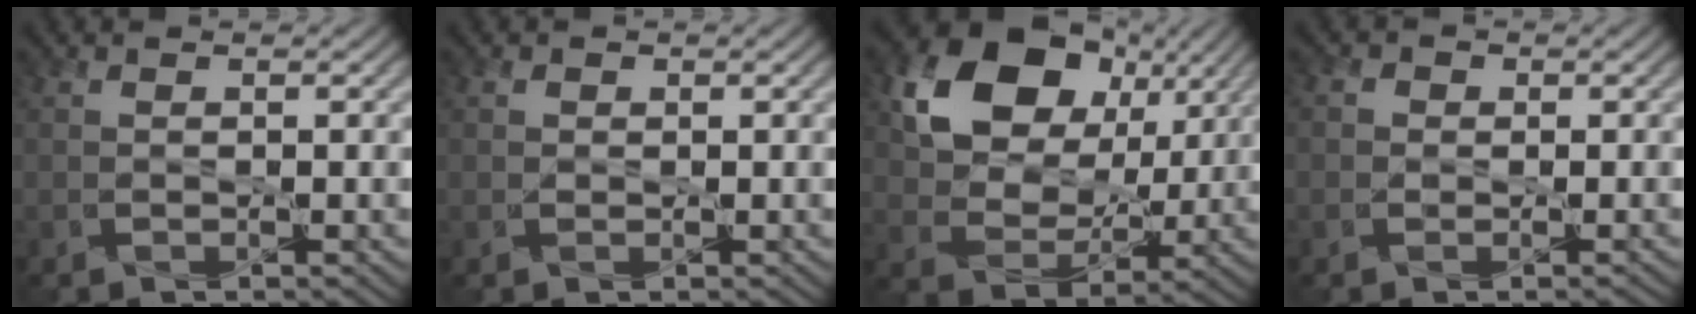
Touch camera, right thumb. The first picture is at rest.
{"total": 0.5, "force": [0.2, 0.4, -0.2], "torque": [0.007, -0.001, 0.004]}
{"total": 14.2, "force": [6.7, 10.2, 7.3], "torque": [-0.153, 0.022, 0.132]}
{"total": 1.0, "force": [-0.3, 1.0, 0.2], "torque": [0.001, 0.000, -0.006]}